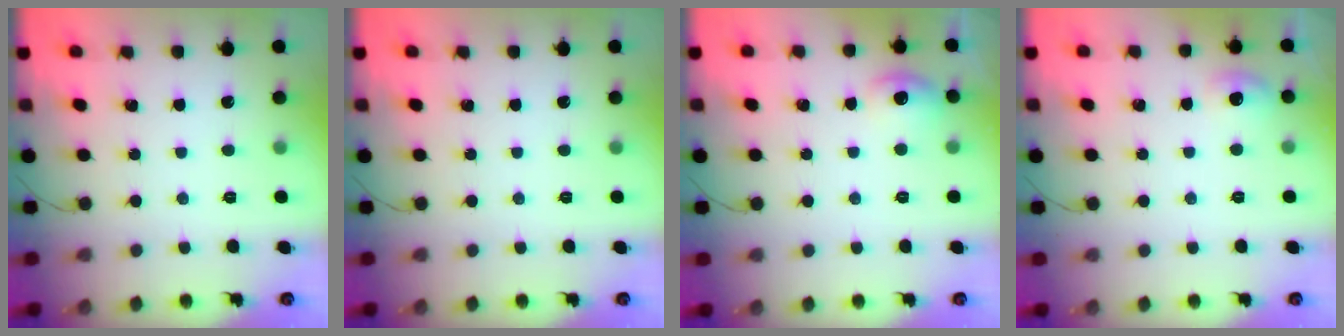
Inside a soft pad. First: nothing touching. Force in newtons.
{"total": 0.0}
{"total": 6.8, "press": 6.6, "slide": 1.7}
{"total": 5.9, "press": 5.7, "slide": 1.6}